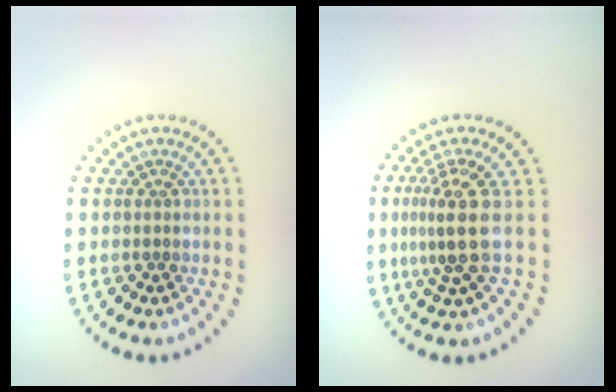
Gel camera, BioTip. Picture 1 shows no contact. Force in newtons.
{"total": 3.6, "press": 2.6, "slide": 2.5}